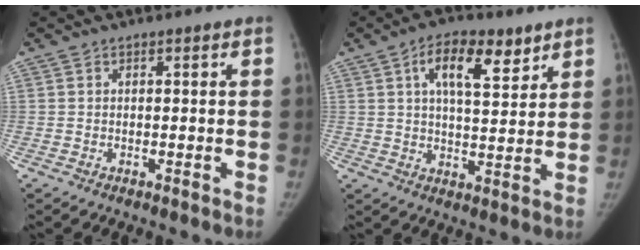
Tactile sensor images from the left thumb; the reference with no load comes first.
{"total": 10.6, "force": [5.5, 4.6, 7.8], "torque": [-0.105, -0.023, 0.089]}